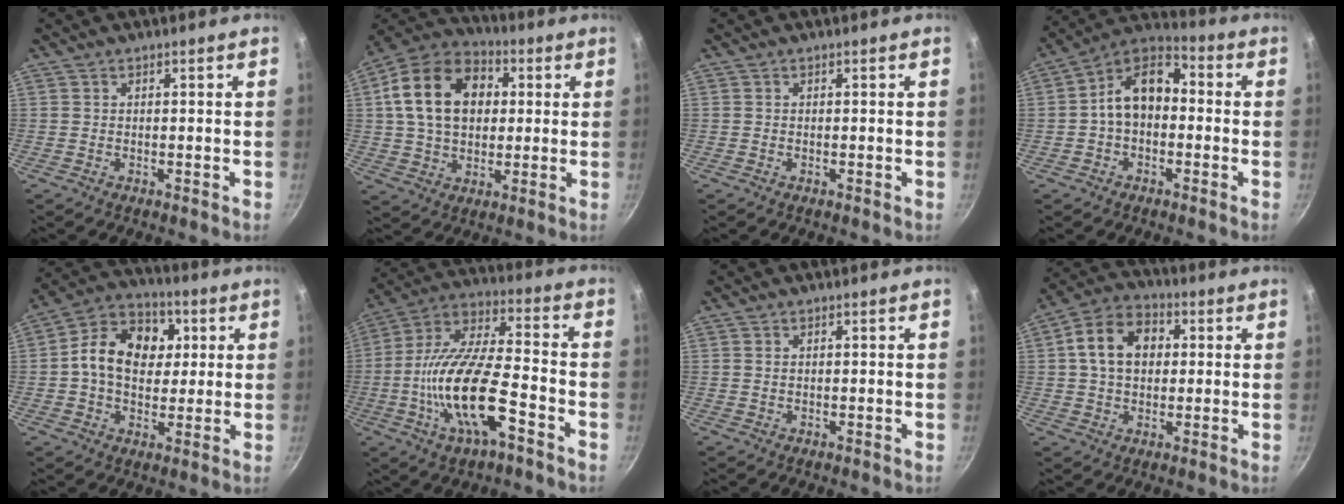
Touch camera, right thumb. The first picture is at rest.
{"total": 18.2, "force": [3.5, 13.1, 12.2], "torque": [-0.185, 0.023, 0.049]}
{"total": 0.0}
{"total": 11.6, "force": [-0.4, 7.9, 8.5], "torque": [-0.112, 0.048, -0.029]}
{"total": 14.4, "force": [2.2, 10.8, 9.2], "torque": [-0.121, 0.013, 0.017]}
{"total": 18.8, "force": [-6.5, 6.4, 16.4], "torque": [-0.308, 0.034, -0.135]}
{"total": 0.6, "force": [0.2, 0.4, 0.4], "torque": [-0.007, 0.001, 0.003]}
{"total": 11.5, "force": [1.8, 8.5, 7.6], "torque": [-0.106, 0.020, 0.016]}